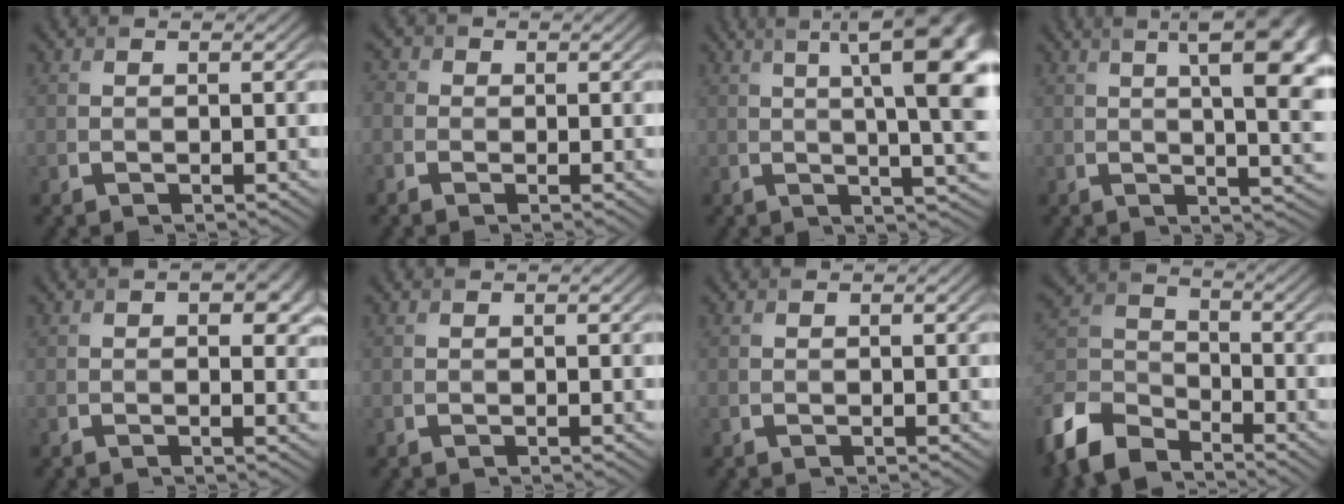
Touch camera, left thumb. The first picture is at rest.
{"total": 2.4, "force": [-0.6, 2.1, 0.9], "torque": [-0.023, 0.002, -0.019]}
{"total": 15.0, "force": [3.6, 4.5, 13.9], "torque": [-0.145, 0.051, 0.044]}
{"total": 14.3, "force": [4.1, 5.2, 12.7], "torque": [-0.139, 0.051, 0.048]}
{"total": 3.4, "force": [0.9, 1.8, 2.8], "torque": [-0.033, -0.002, 0.009]}
{"total": 0.0}
{"total": 0.0}
{"total": 10.8, "force": [-8.2, 4.9, 4.9], "torque": [-0.122, -0.016, -0.186]}